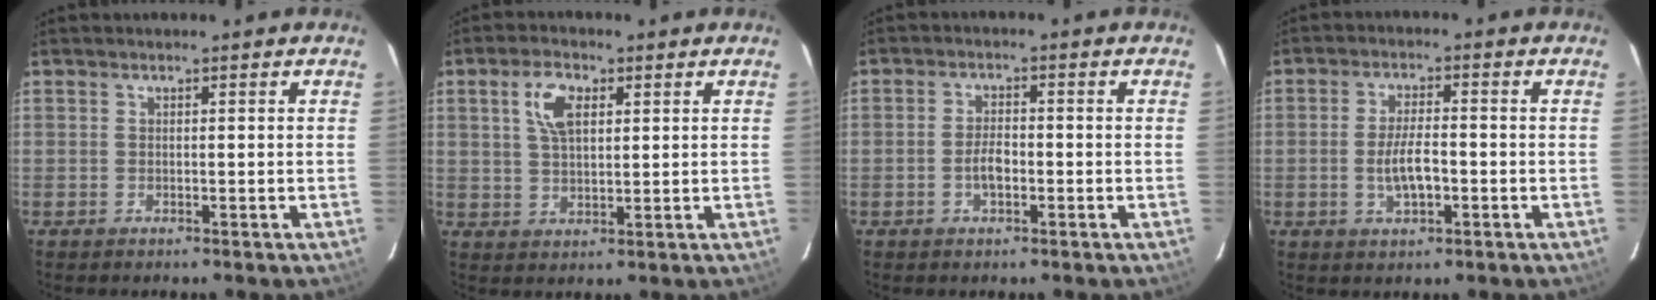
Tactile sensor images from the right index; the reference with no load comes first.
{"total": 6.2, "force": [2.3, 3.2, 4.8], "torque": [-0.091, 0.012, 0.045]}
{"total": 3.3, "force": [-1.1, 1.5, 2.7], "torque": [-0.055, 0.004, -0.019]}
{"total": 5.7, "force": [-1.5, 1.8, 5.2], "torque": [-0.100, -0.001, -0.023]}